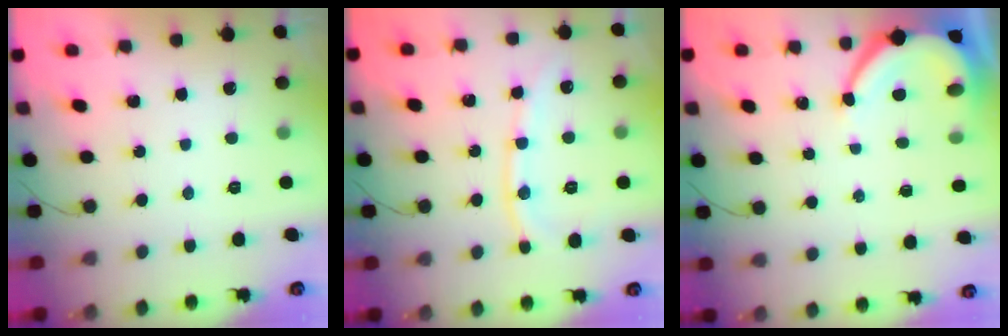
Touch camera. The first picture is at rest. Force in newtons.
{"total": 10.8, "press": 10.7, "slide": 1.3}
{"total": 7.1, "press": 7.0, "slide": 0.8}